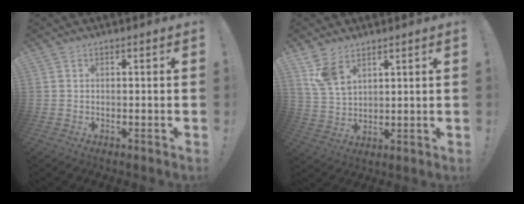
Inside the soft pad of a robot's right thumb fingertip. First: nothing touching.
{"total": 7.4, "force": [5.0, 3.6, 4.0], "torque": [-0.073, -0.023, 0.098]}